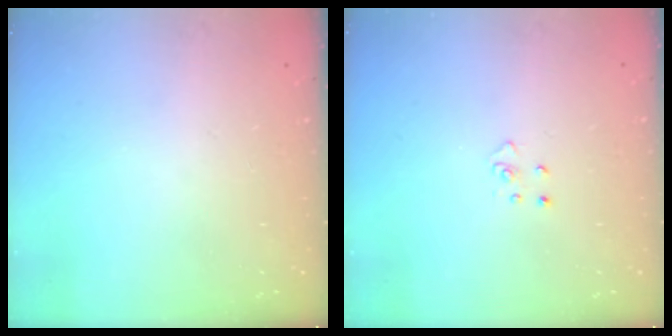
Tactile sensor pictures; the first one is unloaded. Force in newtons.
{"total": 3.2, "press": 3.2, "slide": 0.3}